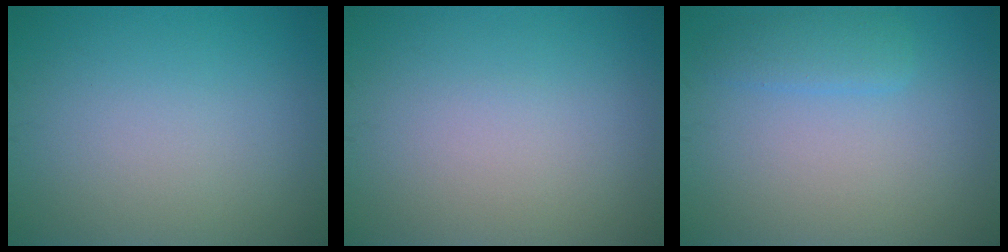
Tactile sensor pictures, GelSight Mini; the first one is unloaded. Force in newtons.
{"total": 0.0}
{"total": 1.8, "press": 1.8, "slide": 0.2}